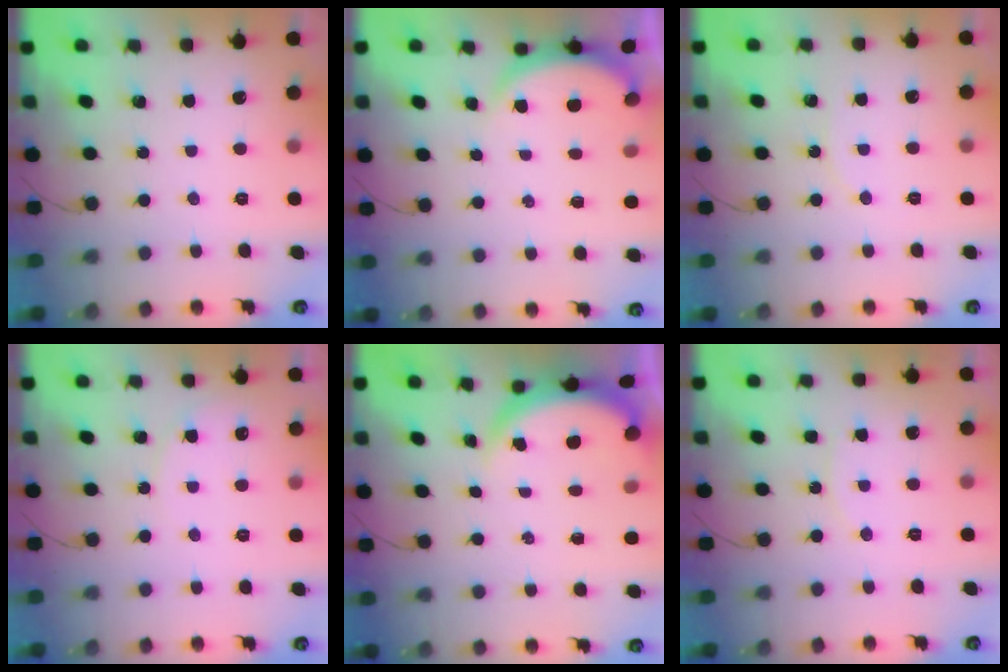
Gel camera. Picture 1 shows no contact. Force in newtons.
{"total": 2.8, "press": 2.8, "slide": 0.6}
{"total": 4.7, "press": 4.6, "slide": 0.6}
{"total": 3.8, "press": 3.8, "slide": 0.3}
{"total": 3.9, "press": 3.9, "slide": 0.2}
{"total": 5.0, "press": 4.9, "slide": 0.4}